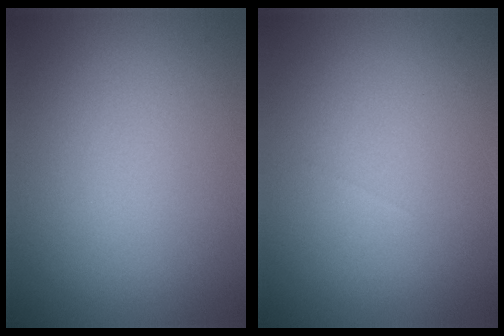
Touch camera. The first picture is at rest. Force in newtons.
{"total": 0.0}